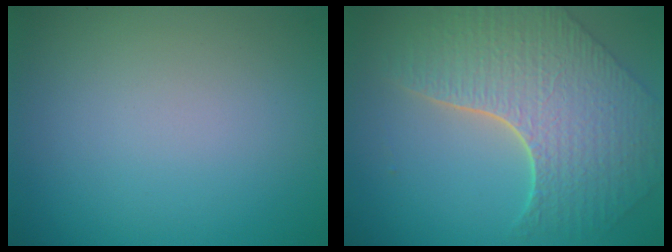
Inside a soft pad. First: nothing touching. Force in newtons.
{"total": 8.0, "press": 5.8, "slide": 5.5}